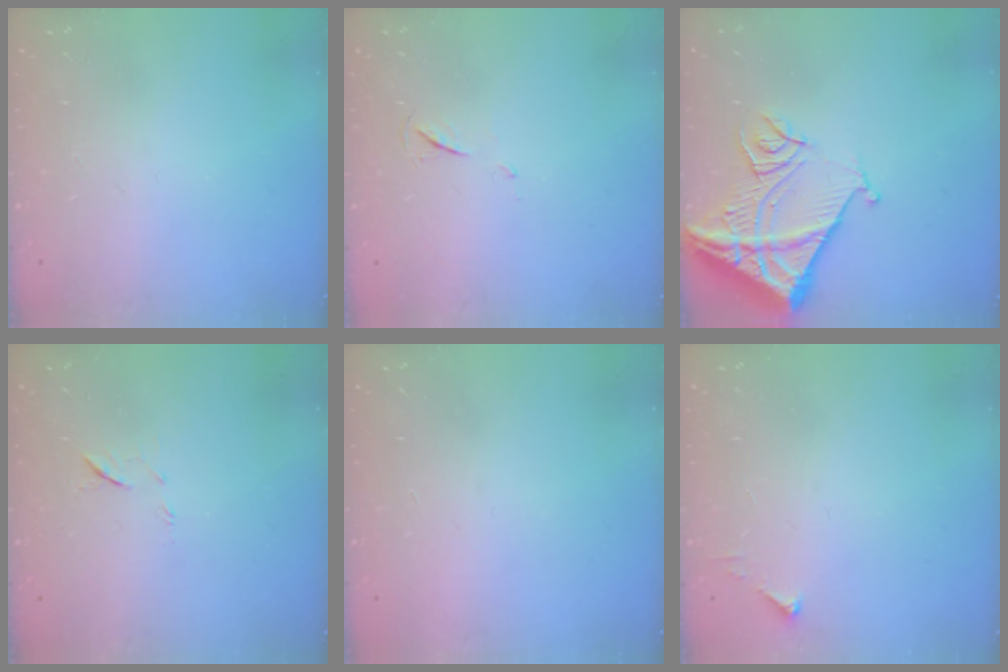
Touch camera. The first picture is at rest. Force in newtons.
{"total": 4.1, "press": 4.1, "slide": 0.6}
{"total": 14.7, "press": 14.6, "slide": 1.6}
{"total": 6.7, "press": 6.6, "slide": 1.1}
{"total": 1.5, "press": 1.5, "slide": 0.1}
{"total": 2.5, "press": 2.5, "slide": 0.3}